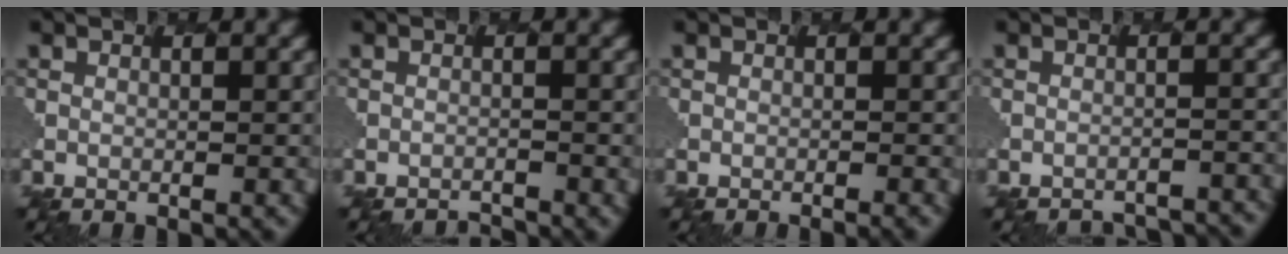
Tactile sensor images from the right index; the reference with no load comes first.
{"total": 2.0, "force": [-1.6, -0.7, -1.1], "torque": [-0.004, -0.004, -0.030]}
{"total": 1.2, "force": [-0.8, 0.2, 0.8], "torque": [-0.012, -0.002, -0.011]}
{"total": 4.7, "force": [-4.7, -0.1, 0.1], "torque": [-0.015, 0.017, -0.053]}